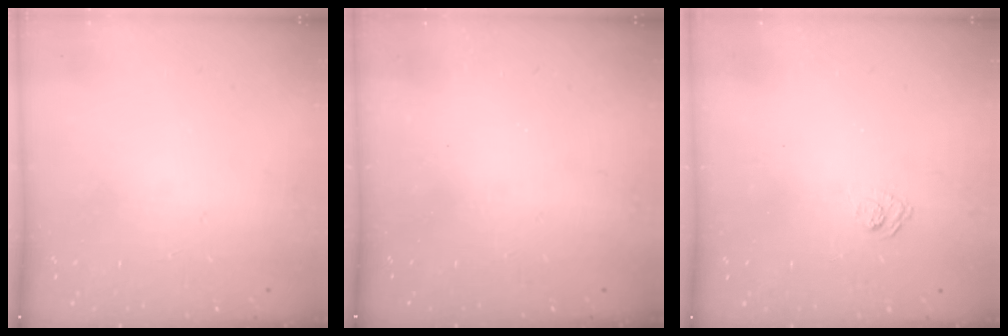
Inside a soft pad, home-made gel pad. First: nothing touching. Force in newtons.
{"total": 2.5, "press": 2.4, "slide": 0.7}
{"total": 3.1, "press": 2.8, "slide": 1.3}